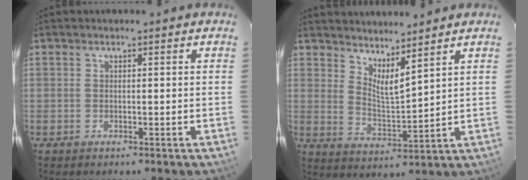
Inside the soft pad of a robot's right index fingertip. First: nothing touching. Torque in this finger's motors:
{"motor_torque": [-0.04, 0.19, 0.02, 0.01]}